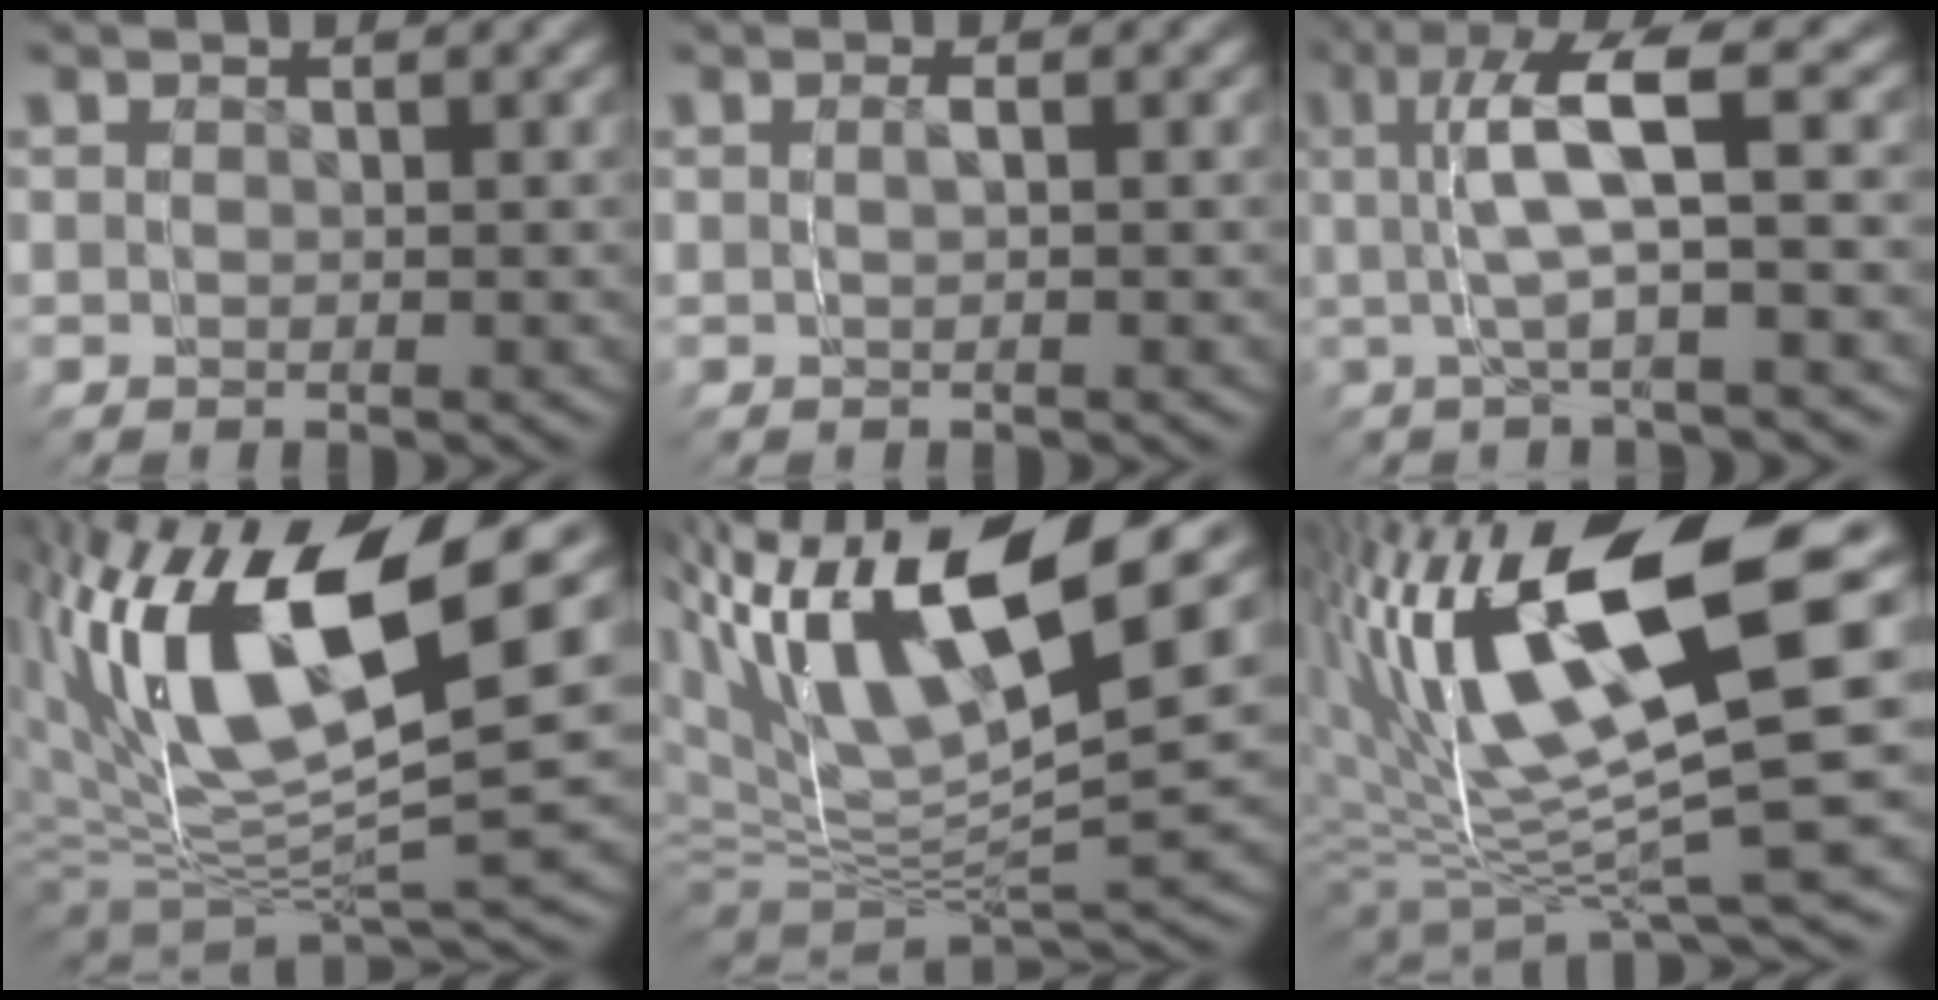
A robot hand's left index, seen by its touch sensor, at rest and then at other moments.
{"total": 1.3, "force": [-0.7, -1.0, -0.2], "torque": [-0.004, 0.005, -0.011]}
{"total": 5.1, "force": [1.3, 0.9, 4.8], "torque": [-0.098, 0.036, 0.013]}
{"total": 8.5, "force": [1.9, 5.9, 5.8], "torque": [-0.152, 0.001, 0.030]}
{"total": 7.3, "force": [3.3, 4.8, 4.4], "torque": [-0.113, 0.006, 0.046]}
{"total": 9.9, "force": [2.3, 5.0, 8.2], "torque": [-0.177, 0.020, 0.042]}